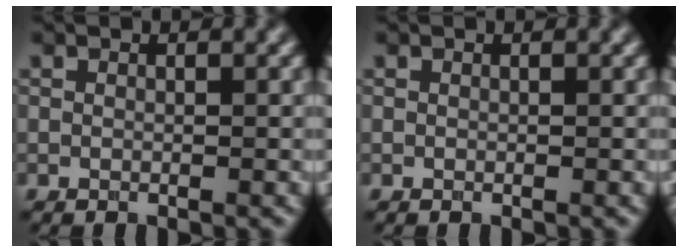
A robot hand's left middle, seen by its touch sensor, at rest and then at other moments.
{"total": 0.0}